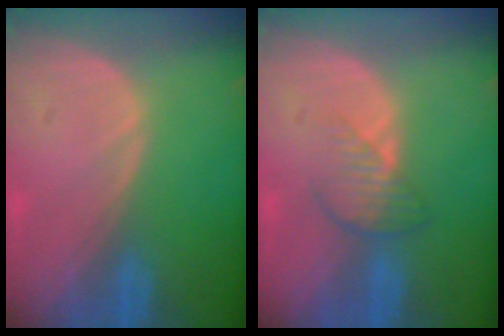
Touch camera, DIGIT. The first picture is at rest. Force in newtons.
{"total": 3.9, "press": 3.5, "slide": 1.7}